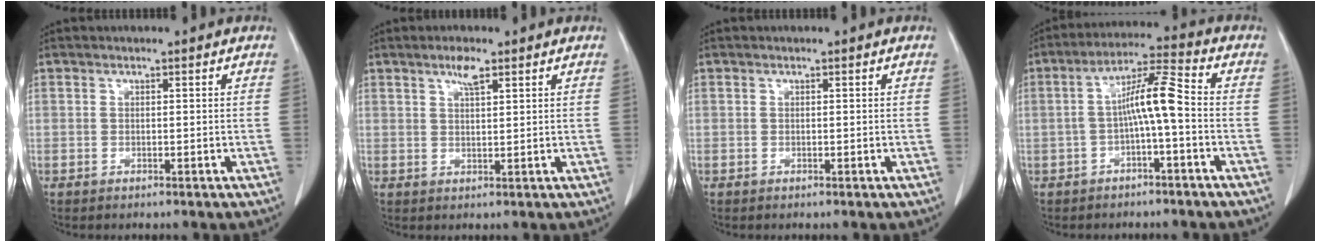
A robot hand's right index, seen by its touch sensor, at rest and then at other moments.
{"total": 3.0, "force": [2.0, 0.6, 2.2], "torque": [-0.041, 0.003, 0.035]}
{"total": 0.0}
{"total": 7.4, "force": [-1.2, 0.5, 7.2], "torque": [-0.131, 0.026, -0.022]}